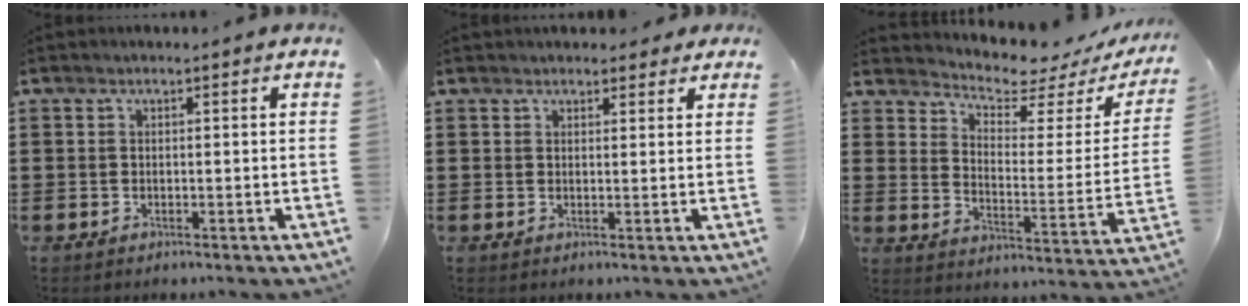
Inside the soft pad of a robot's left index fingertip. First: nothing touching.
{"total": 2.1, "force": [1.9, 0.9, 0.2], "torque": [-0.002, -0.001, 0.034]}
{"total": 3.8, "force": [3.6, 0.7, 1.0], "torque": [-0.039, -0.037, 0.051]}